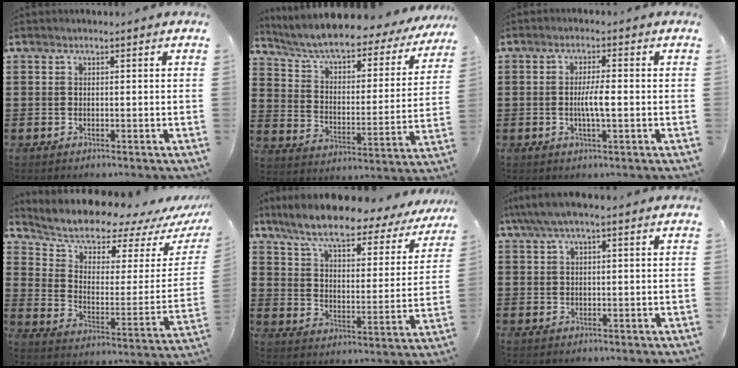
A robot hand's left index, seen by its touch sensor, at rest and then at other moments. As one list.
[{"total": 6.5, "force": [5.6, 0.6, 3.1], "torque": [-0.084, -0.041, 0.091]}, {"total": 3.8, "force": [-0.4, 0.6, 3.7], "torque": [-0.072, -0.003, -0.011]}, {"total": 8.6, "force": [8.0, 2.1, 2.2], "torque": [-0.076, -0.068, 0.135]}, {"total": 9.1, "force": [7.6, 1.1, 5.0], "torque": [-0.118, -0.045, 0.125]}, {"total": 2.8, "force": [1.4, 0.5, 2.4], "torque": [-0.047, 0.003, 0.024]}]